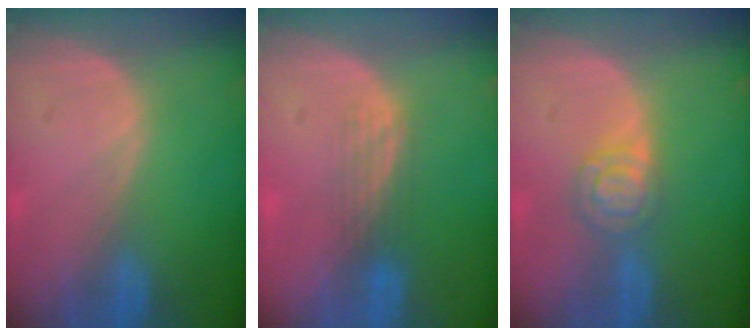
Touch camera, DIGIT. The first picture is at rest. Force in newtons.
{"total": 2.8, "press": 2.5, "slide": 1.3}
{"total": 4.6, "press": 4.2, "slide": 1.9}